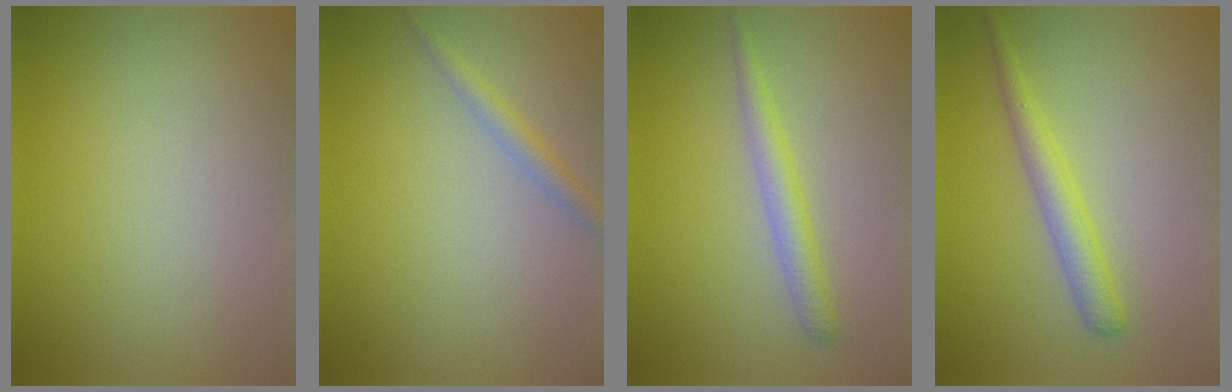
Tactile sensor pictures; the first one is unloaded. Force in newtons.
{"total": 1.8, "press": 1.8, "slide": 0.0}
{"total": 2.2, "press": 2.2, "slide": 0.1}
{"total": 2.7, "press": 2.6, "slide": 0.1}